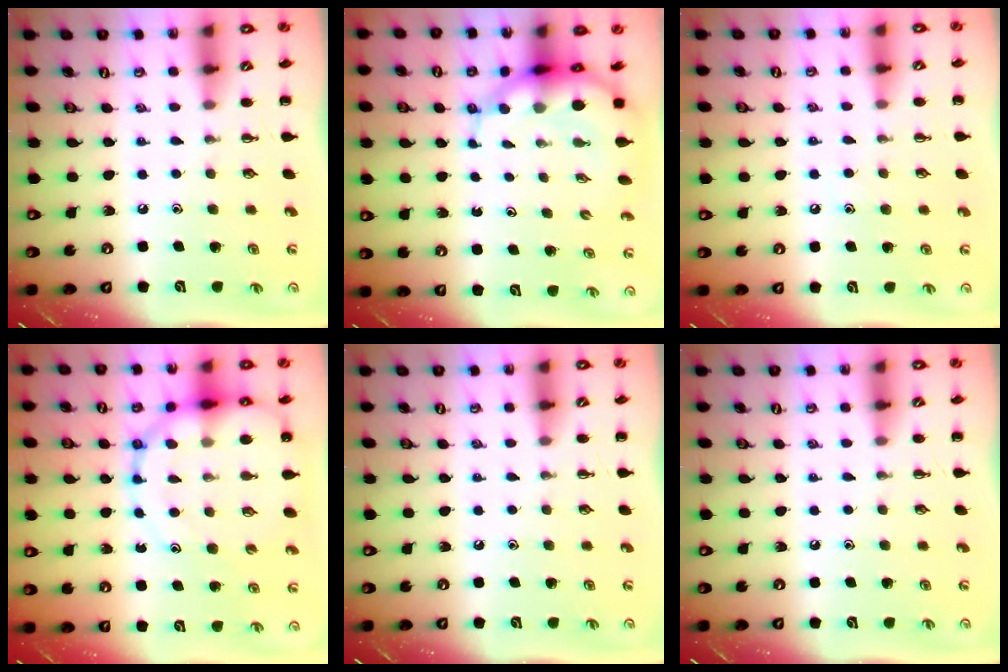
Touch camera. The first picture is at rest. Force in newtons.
{"total": 8.3, "press": 7.9, "slide": 2.3}
{"total": 6.1, "press": 5.9, "slide": 1.4}
{"total": 15.7, "press": 15.4, "slide": 3.3}
{"total": 0.0}
{"total": 0.0}